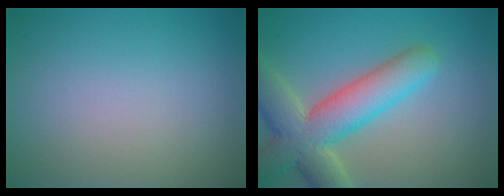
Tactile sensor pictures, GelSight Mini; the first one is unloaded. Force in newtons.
{"total": 8.2, "press": 8.1, "slide": 0.7}